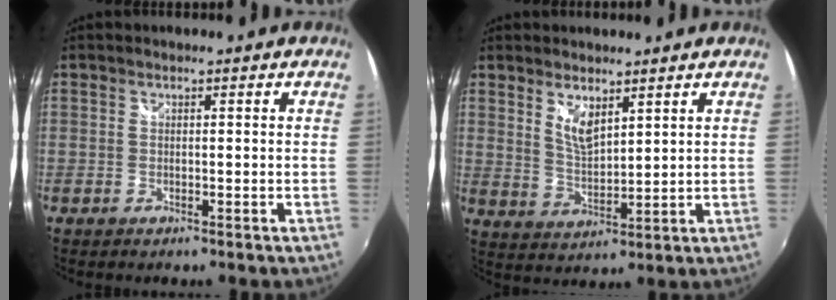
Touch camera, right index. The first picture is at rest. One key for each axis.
{"total": 5.2, "fx": 3.5, "fy": 1.9, "fz": 3.4, "tx": -0.060, "ty": -0.007, "tz": 0.064}